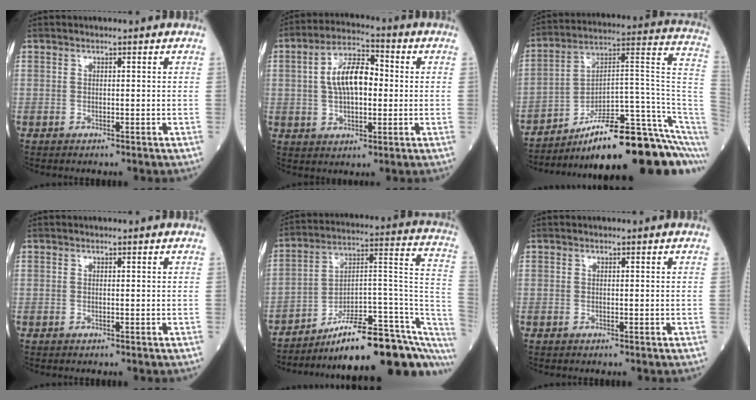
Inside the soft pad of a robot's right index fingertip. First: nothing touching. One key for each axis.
{"total": 9.6, "fx": 0.8, "fy": 4.3, "fz": 8.5, "tx": -0.164, "ty": 0.021, "tz": 0.013}
{"total": 22.2, "fx": -15.0, "fy": 1.3, "fz": 16.3, "tx": -0.149, "ty": 0.049, "tz": -0.238}
{"total": 0.0}
{"total": 22.3, "fx": -16.2, "fy": 4.3, "fz": 14.6, "tx": -0.124, "ty": 0.050, "tz": -0.238}
{"total": 0.0}